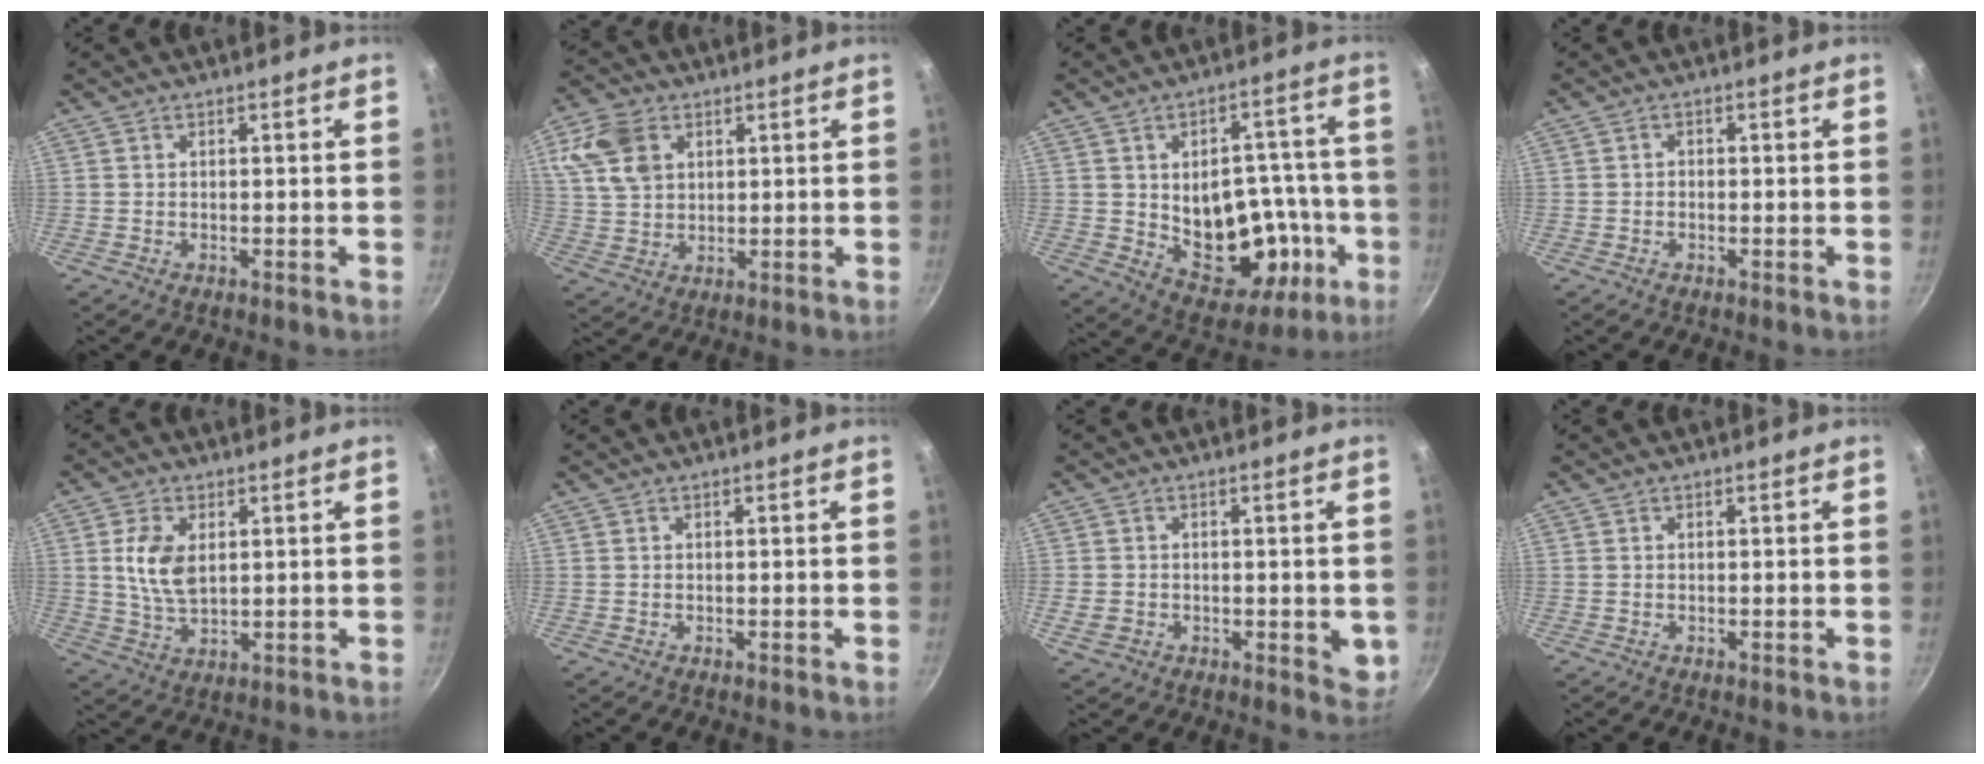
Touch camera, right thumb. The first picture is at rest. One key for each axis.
{"total": 9.8, "fx": 3.6, "fy": 7.2, "fz": 5.7, "tx": -0.094, "ty": 0.000, "tz": 0.071}
{"total": 18.8, "fx": -3.4, "fy": 12.7, "fz": 13.5, "tx": -0.134, "ty": 0.016, "tz": -0.023}
{"total": 0.8, "fx": -0.3, "fy": 0.6, "fz": 0.4, "tx": -0.007, "ty": 0.005, "tz": -0.006}
{"total": 7.9, "fx": 1.7, "fy": 4.8, "fz": 6.0, "tx": -0.111, "ty": -0.011, "tz": 0.035}
{"total": 0.0}
{"total": 6.2, "fx": -0.7, "fy": 4.4, "fz": 4.3, "tx": -0.051, "ty": -0.012, "tz": -0.010}
{"total": 0.0}